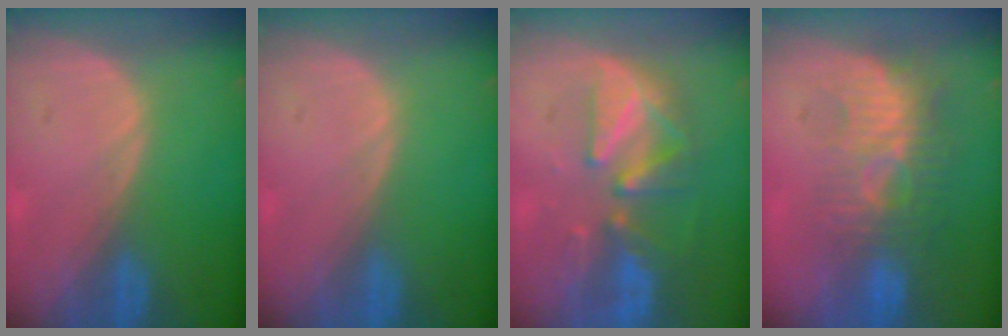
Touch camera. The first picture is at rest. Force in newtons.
{"total": 0.0}
{"total": 8.6, "press": 8.1, "slide": 2.7}
{"total": 9.3, "press": 8.5, "slide": 3.8}